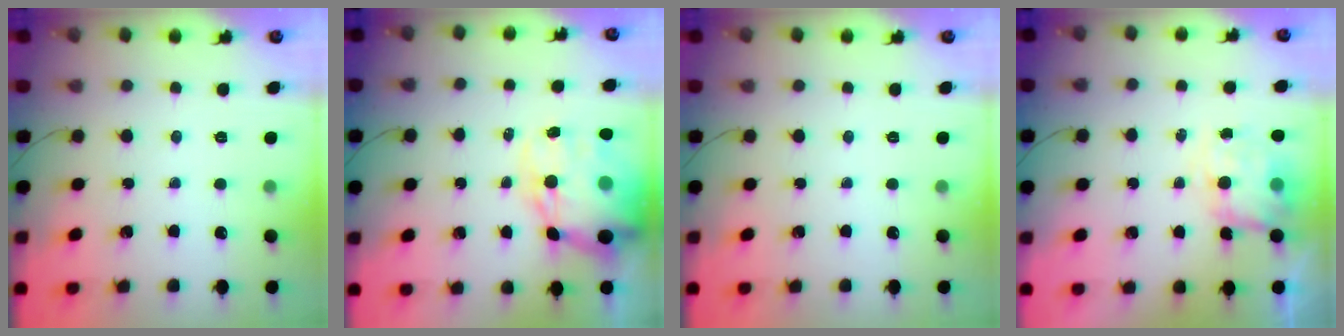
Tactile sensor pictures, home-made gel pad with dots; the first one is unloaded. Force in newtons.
{"total": 19.2, "press": 18.7, "slide": 4.0}
{"total": 0.0}
{"total": 7.2, "press": 7.1, "slide": 1.0}